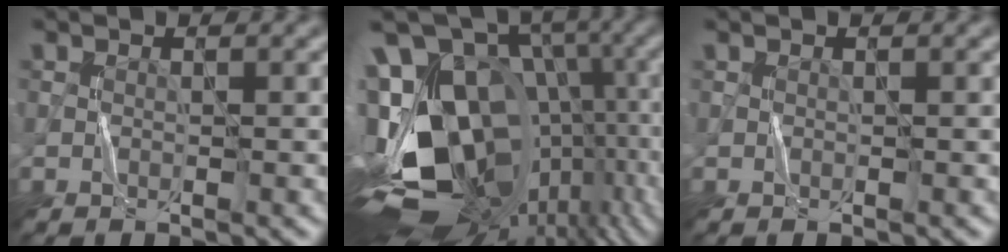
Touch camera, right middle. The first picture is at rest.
{"total": 17.9, "force": [-3.3, 13.0, 11.9], "torque": [-0.182, -0.015, -0.010]}
{"total": 0.0}